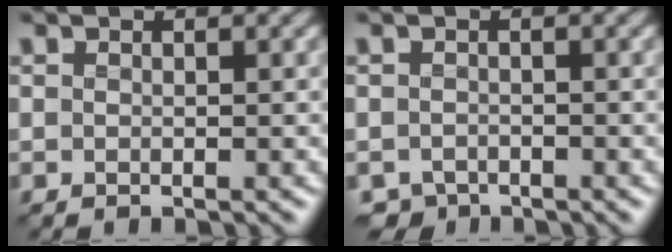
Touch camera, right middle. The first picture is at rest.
{"total": 1.9, "force": [-1.8, 0.7, 0.1], "torque": [0.001, -0.011, -0.035]}